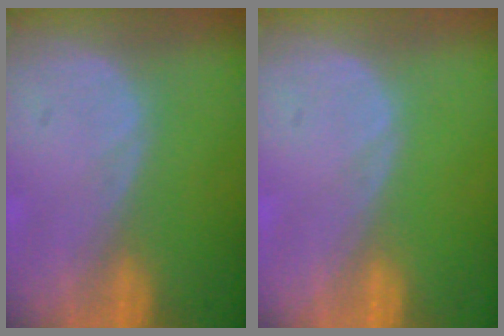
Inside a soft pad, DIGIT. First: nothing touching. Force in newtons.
{"total": 0.0}